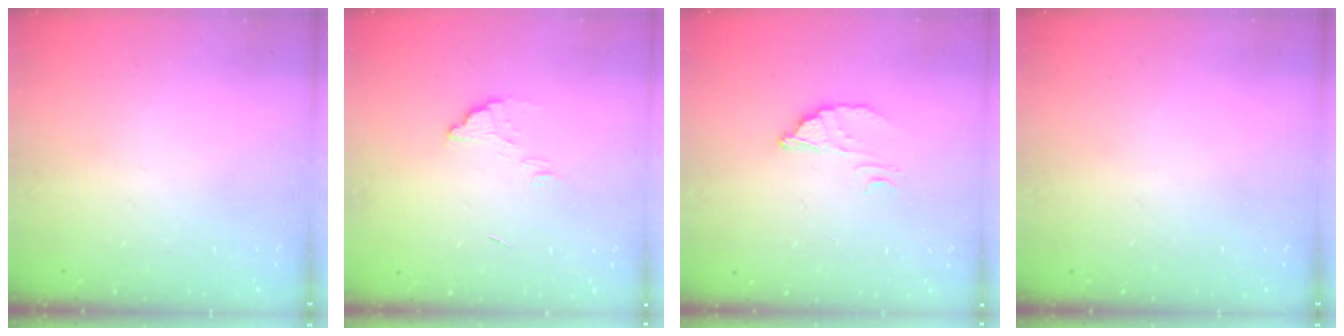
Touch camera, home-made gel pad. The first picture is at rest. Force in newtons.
{"total": 3.3, "press": 3.3, "slide": 0.3}
{"total": 2.8, "press": 2.8, "slide": 0.2}
{"total": 0.0}